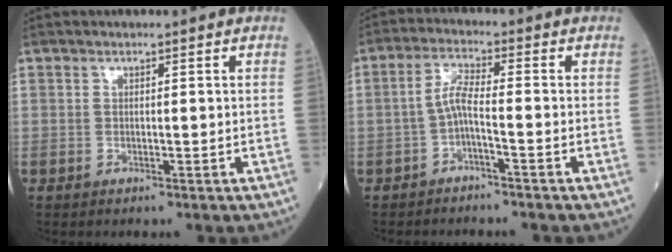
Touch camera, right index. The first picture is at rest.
{"total": 3.7, "force": [-1.6, 0.3, 3.3], "torque": [-0.067, 0.011, -0.033]}